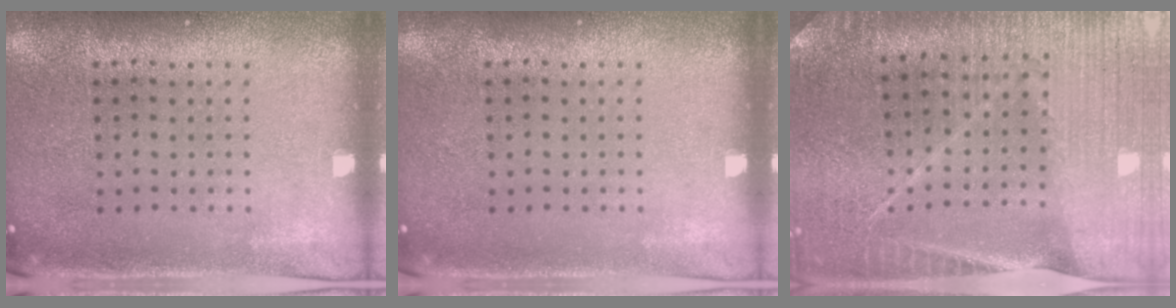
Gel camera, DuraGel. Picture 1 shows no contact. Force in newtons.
{"total": 0.0}
{"total": 3.1, "press": 3.1, "slide": 0.3}